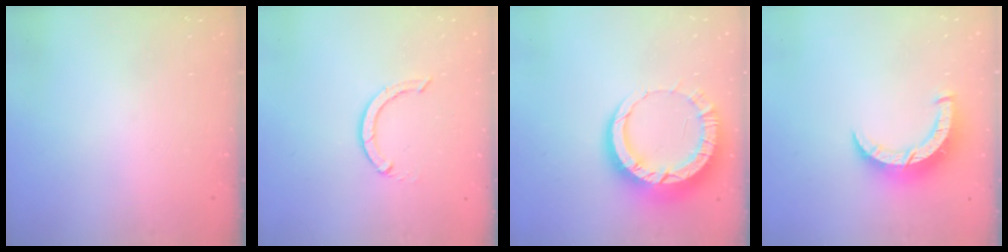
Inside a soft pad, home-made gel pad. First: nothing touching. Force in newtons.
{"total": 4.1, "press": 4.0, "slide": 0.5}
{"total": 12.4, "press": 12.3, "slide": 1.2}
{"total": 8.6, "press": 8.5, "slide": 0.7}